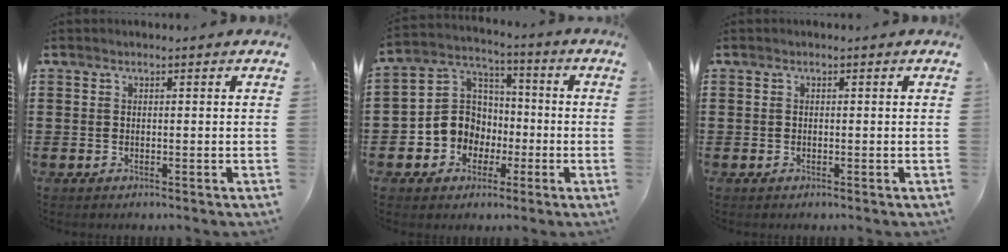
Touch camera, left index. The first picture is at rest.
{"total": 8.3, "force": [-1.9, 7.8, 2.0], "torque": [-0.086, 0.006, -0.038]}
{"total": 0.0}